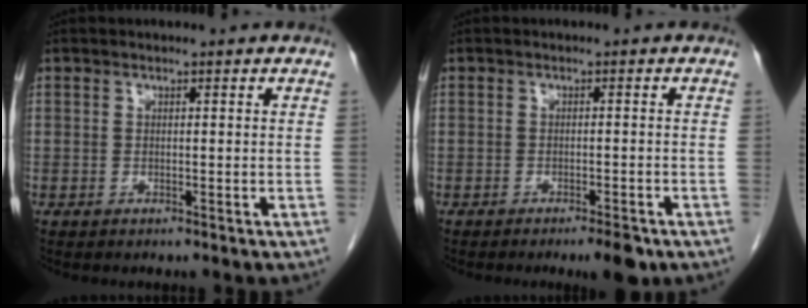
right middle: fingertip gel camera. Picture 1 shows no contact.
{"total": 3.3, "force": [-2.3, 0.6, 2.3], "torque": [-0.029, -0.003, -0.028]}